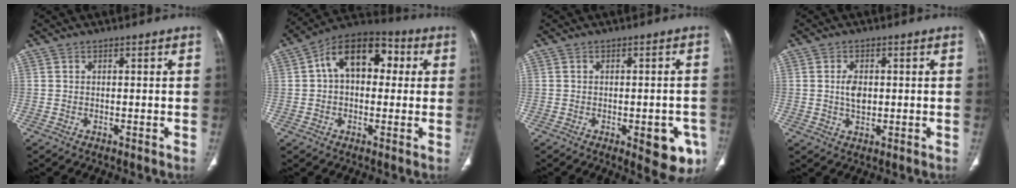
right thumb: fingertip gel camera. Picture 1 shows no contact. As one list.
[{"total": 14.1, "force": [2.7, 9.0, 10.4], "torque": [-0.132, 0.035, 0.032]}, {"total": 8.5, "force": [-3.3, 3.5, 7.0], "torque": [-0.055, 0.004, -0.033]}, {"total": 3.8, "force": [0.2, 2.4, 2.9], "torque": [-0.048, 0.000, 0.005]}]